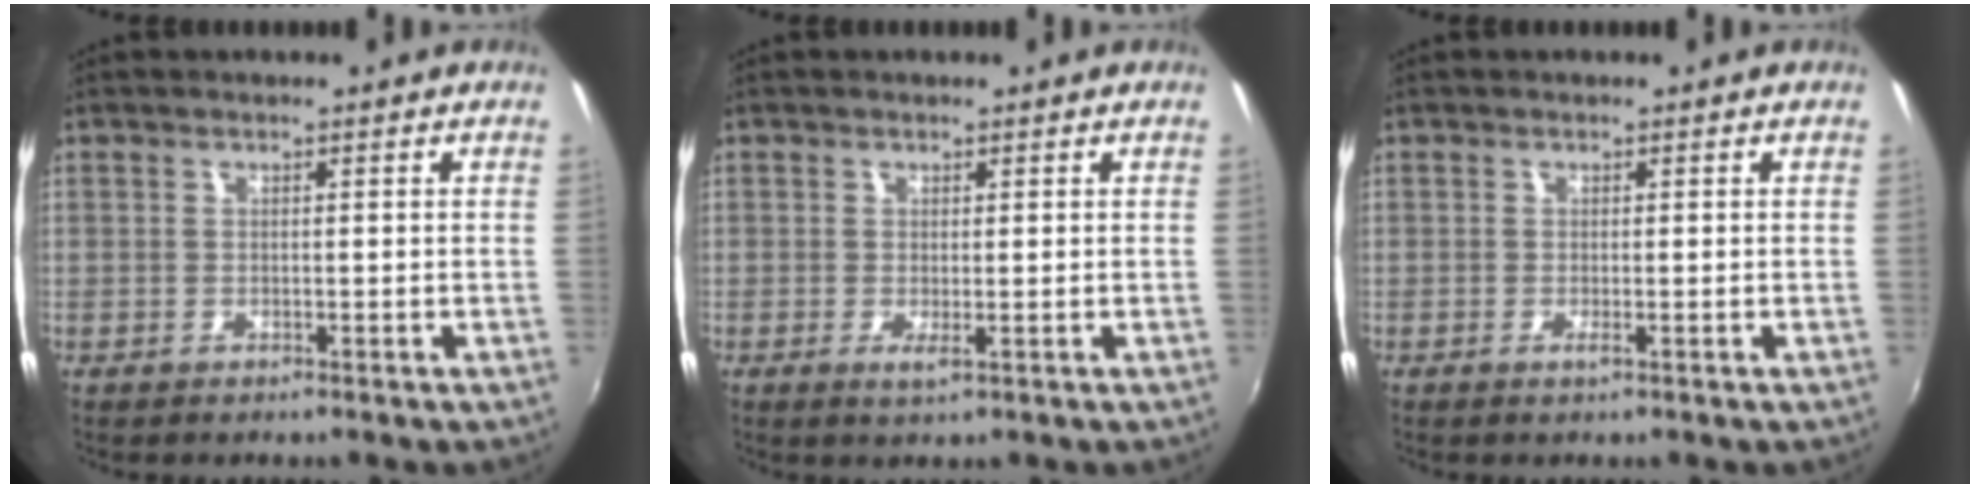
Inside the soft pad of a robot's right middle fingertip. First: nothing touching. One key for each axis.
{"total": 1.5, "fx": 0.0, "fy": 0.0, "fz": 1.5, "tx": -0.027, "ty": -0.004, "tz": -0.001}
{"total": 0.8, "fx": -0.2, "fy": -0.2, "fz": 0.7, "tx": -0.013, "ty": -0.001, "tz": -0.004}